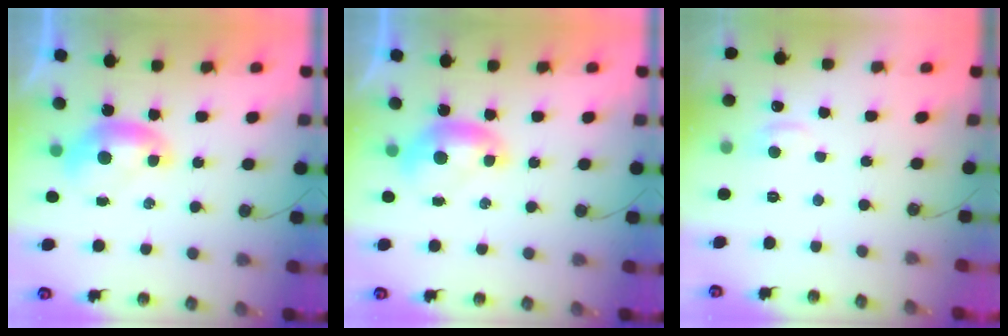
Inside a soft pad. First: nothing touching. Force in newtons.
{"total": 0.0}
{"total": 0.9, "press": 0.5, "slide": 0.8}